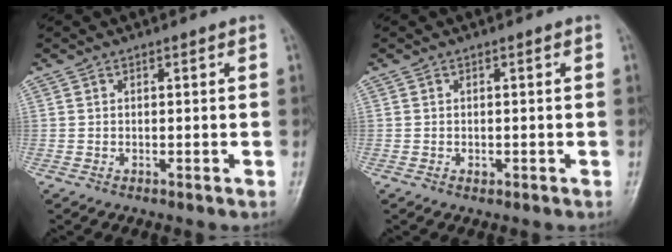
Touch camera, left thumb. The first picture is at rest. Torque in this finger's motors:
{"motor_torque": [-0.08, 0.03, -0.08, 0.03, 0.00]}